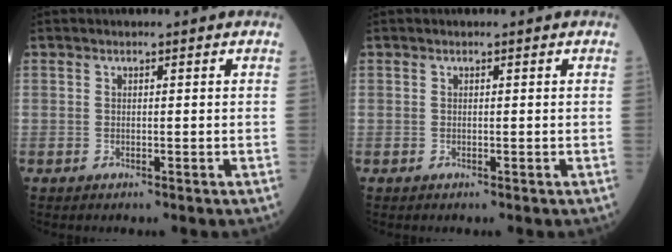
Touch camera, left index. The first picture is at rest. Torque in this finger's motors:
{"motor_torque": [0.01, 0.00, 0.00, 0.00]}